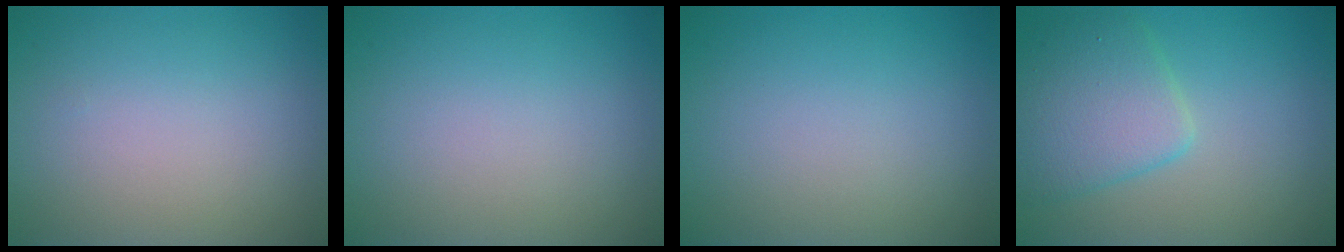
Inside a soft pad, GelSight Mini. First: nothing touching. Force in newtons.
{"total": 0.0}
{"total": 0.0}
{"total": 4.8, "press": 4.8, "slide": 0.1}